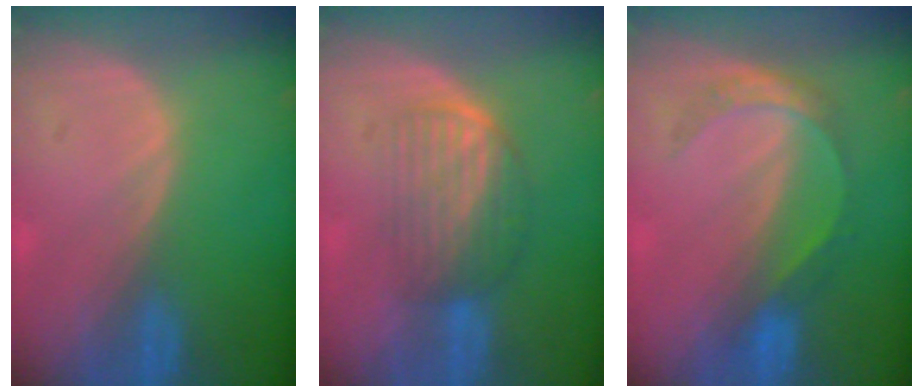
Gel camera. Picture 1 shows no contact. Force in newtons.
{"total": 5.8, "press": 5.6, "slide": 1.7}
{"total": 4.5, "press": 4.5, "slide": 0.2}